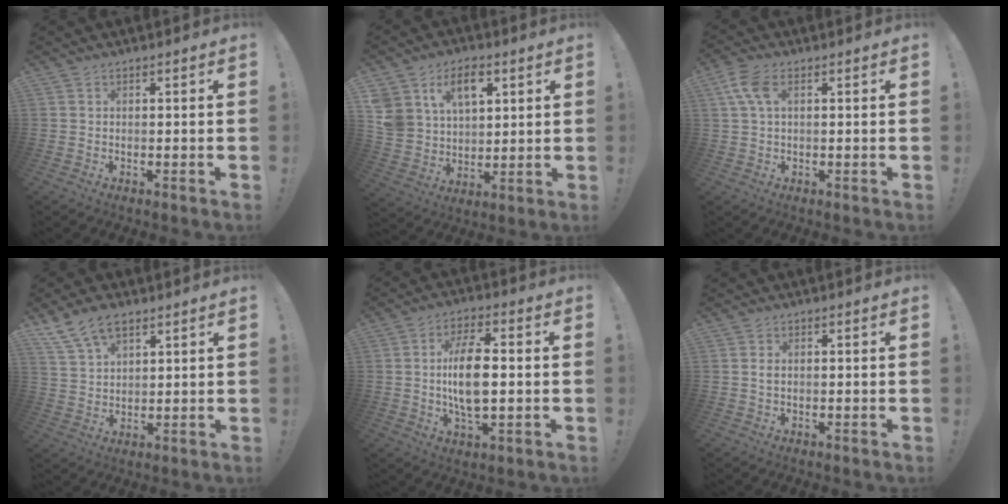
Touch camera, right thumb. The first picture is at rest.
{"total": 12.3, "force": [6.3, 8.8, 6.0], "torque": [-0.092, -0.033, 0.121]}
{"total": 6.9, "force": [2.0, 3.7, 5.4], "torque": [-0.117, 0.007, 0.039]}
{"total": 9.2, "force": [6.2, 4.9, 4.7], "torque": [-0.088, -0.022, 0.121]}
{"total": 12.9, "force": [0.1, 5.7, 11.5], "torque": [-0.219, 0.001, -0.003]}
{"total": 1.2, "force": [0.1, 0.6, 1.0], "torque": [-0.015, 0.001, 0.000]}